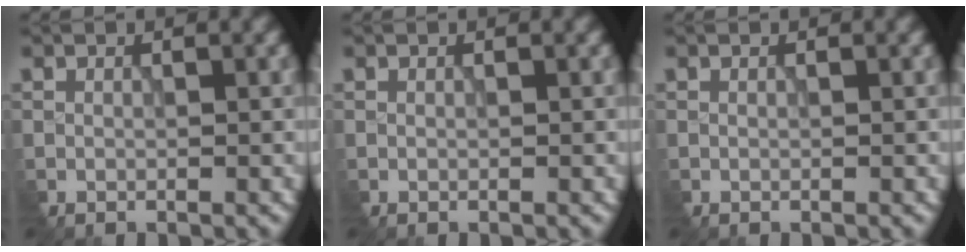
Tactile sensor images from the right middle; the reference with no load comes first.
{"total": 0.0}
{"total": 0.0}